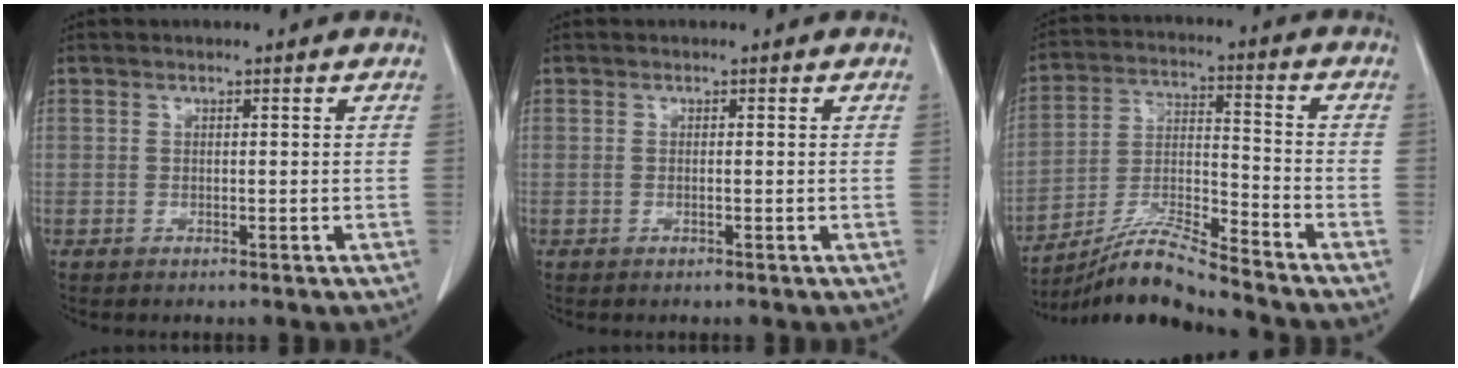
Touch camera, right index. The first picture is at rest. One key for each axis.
{"total": 0.0}
{"total": 10.5, "fx": -9.6, "fy": -1.4, "fz": 3.9, "tx": -0.079, "ty": -0.001, "tz": -0.177}